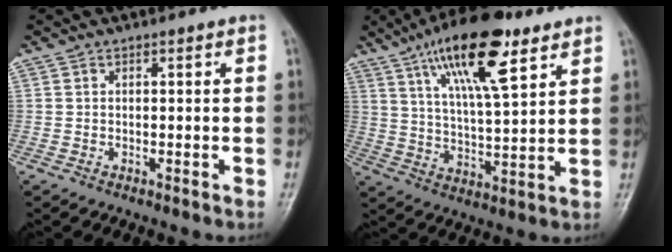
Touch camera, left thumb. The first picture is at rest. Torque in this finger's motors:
{"motor_torque": [0.48, 0.68, 1.56, -1.22, 0.44]}